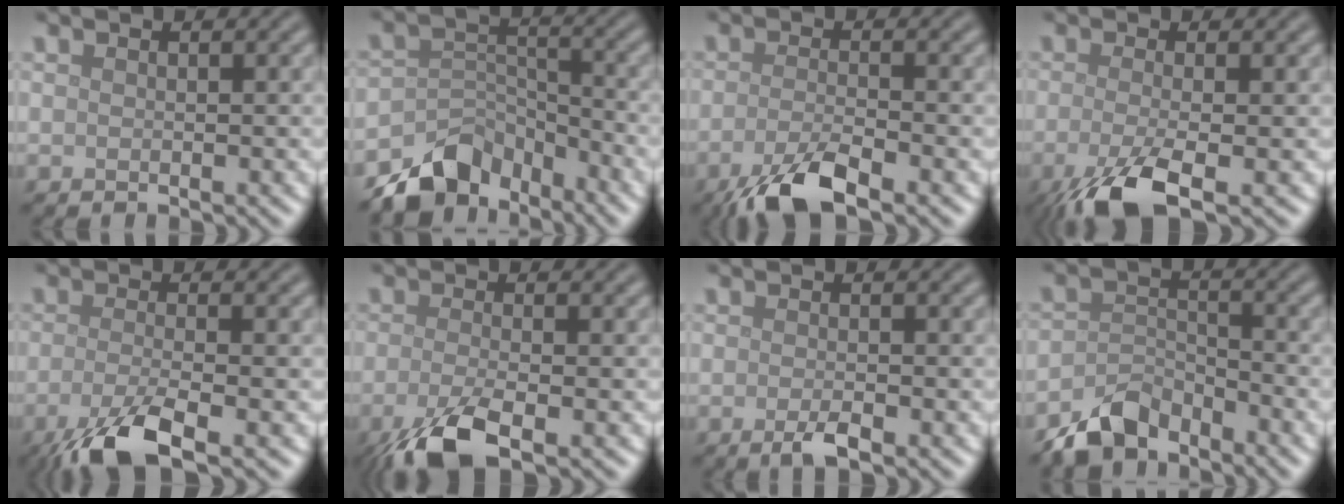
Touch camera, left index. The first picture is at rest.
{"total": 6.3, "force": [-5.1, 3.1, 2.0], "torque": [-0.027, -0.006, -0.096]}
{"total": 5.1, "force": [-3.2, 1.4, 3.8], "torque": [-0.075, -0.007, -0.066]}
{"total": 6.0, "force": [-2.9, 1.7, 5.0], "torque": [-0.093, -0.010, -0.061]}
{"total": 5.8, "force": [-3.1, 1.5, 4.7], "torque": [-0.085, -0.006, -0.068]}
{"total": 5.5, "force": [-2.9, 1.7, 4.4], "torque": [-0.089, -0.010, -0.062]}
{"total": 1.7, "force": [-0.9, 0.3, 1.4], "torque": [-0.025, -0.002, -0.018]}
{"total": 4.2, "force": [-3.5, 1.8, 1.4], "torque": [-0.021, 0.003, -0.076]}